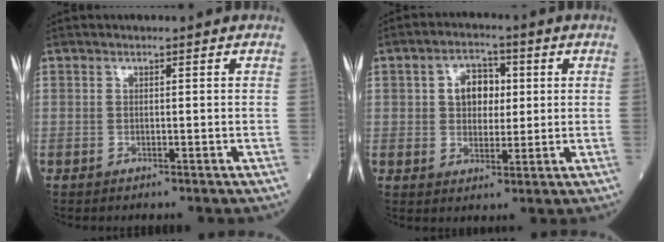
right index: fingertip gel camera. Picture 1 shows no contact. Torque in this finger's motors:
{"motor_torque": [0.09, -0.01, 0.12, 0.05]}